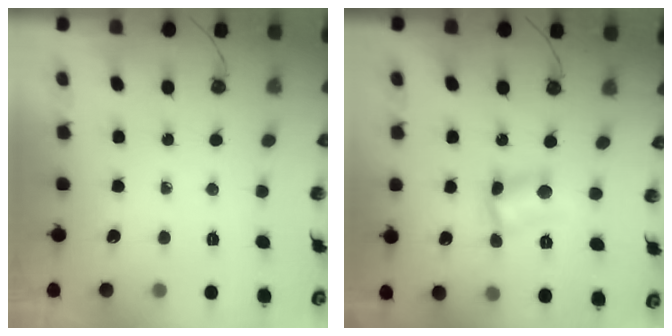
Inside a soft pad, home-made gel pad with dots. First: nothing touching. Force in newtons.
{"total": 5.7, "press": 5.7, "slide": 0.6}